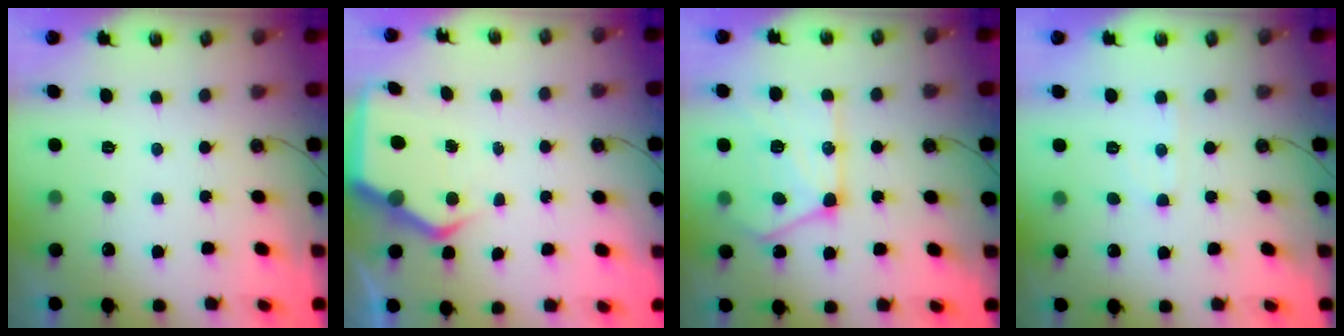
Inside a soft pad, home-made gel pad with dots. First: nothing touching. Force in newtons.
{"total": 7.1, "press": 7.1, "slide": 0.5}
{"total": 18.1, "press": 18.0, "slide": 1.4}
{"total": 3.3, "press": 3.3, "slide": 0.5}